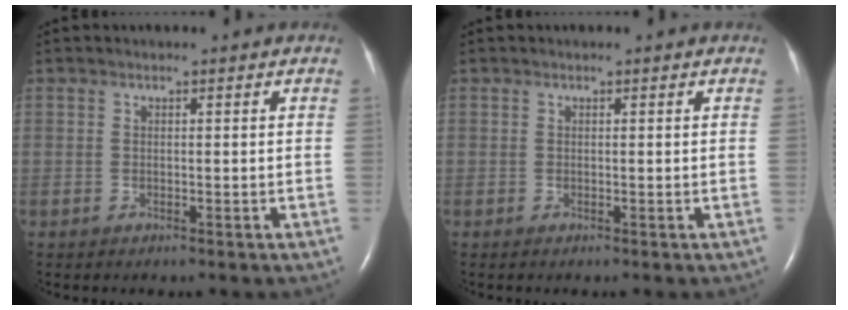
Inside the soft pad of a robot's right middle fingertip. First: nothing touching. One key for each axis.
{"total": 0.0}